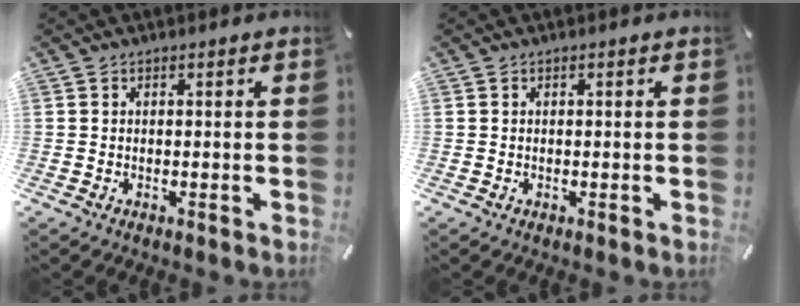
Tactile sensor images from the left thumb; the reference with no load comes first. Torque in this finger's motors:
{"motor_torque": [-0.13, -0.11, 0.04, -0.01, -0.10]}